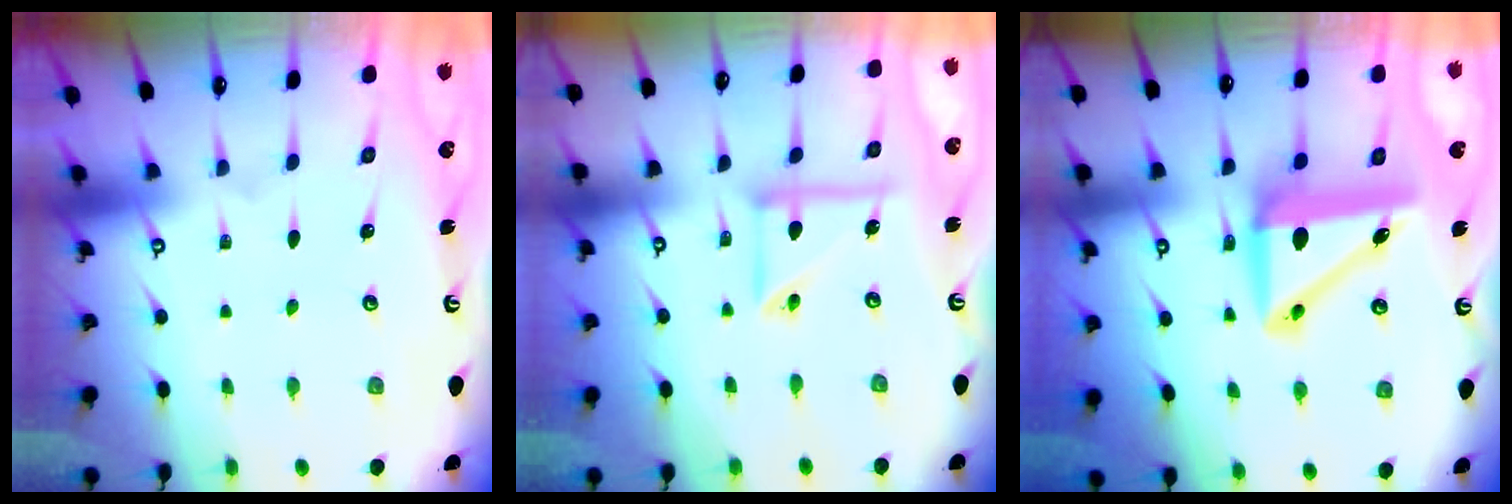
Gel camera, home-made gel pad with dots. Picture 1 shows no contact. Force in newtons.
{"total": 11.2, "press": 11.1, "slide": 1.3}
{"total": 10.6, "press": 10.1, "slide": 3.2}